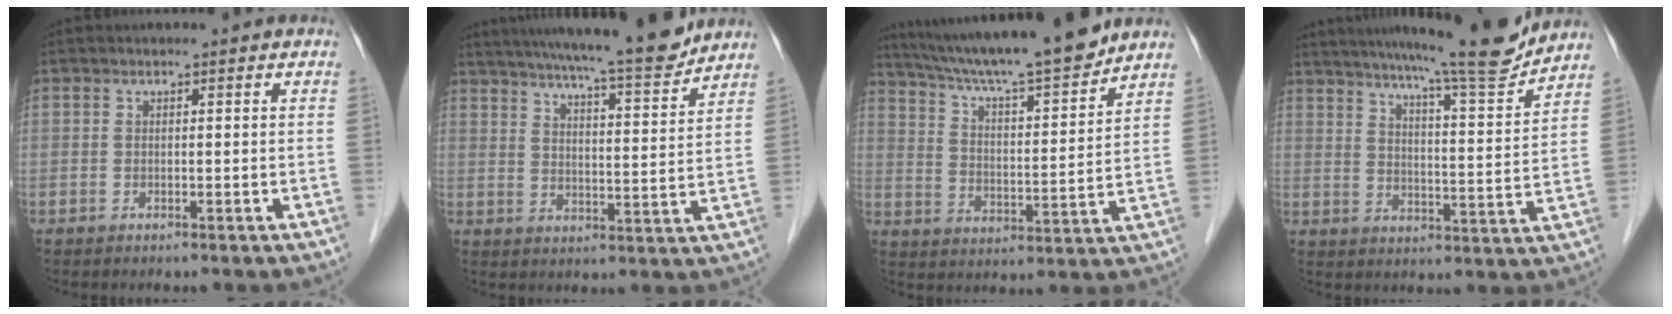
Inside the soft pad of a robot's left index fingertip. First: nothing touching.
{"total": 16.8, "force": [15.0, 0.3, 7.6], "torque": [-0.120, -0.008, 0.213]}
{"total": 18.2, "force": [16.1, 0.2, 8.5], "torque": [-0.144, 0.003, 0.256]}
{"total": 16.4, "force": [14.7, -0.4, 7.4], "torque": [-0.114, -0.025, 0.203]}